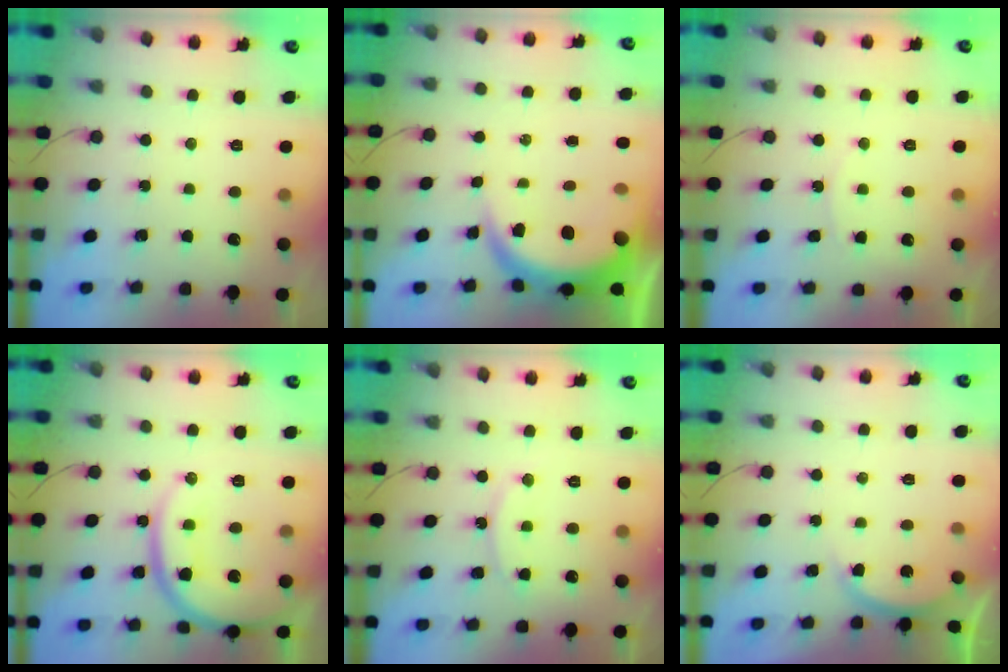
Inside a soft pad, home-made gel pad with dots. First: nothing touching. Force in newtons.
{"total": 8.6, "press": 8.5, "slide": 1.1}
{"total": 3.9, "press": 3.9, "slide": 0.5}
{"total": 16.9, "press": 16.9, "slide": 1.3}
{"total": 10.2, "press": 10.1, "slide": 0.7}
{"total": 3.3, "press": 3.3, "slide": 0.4}